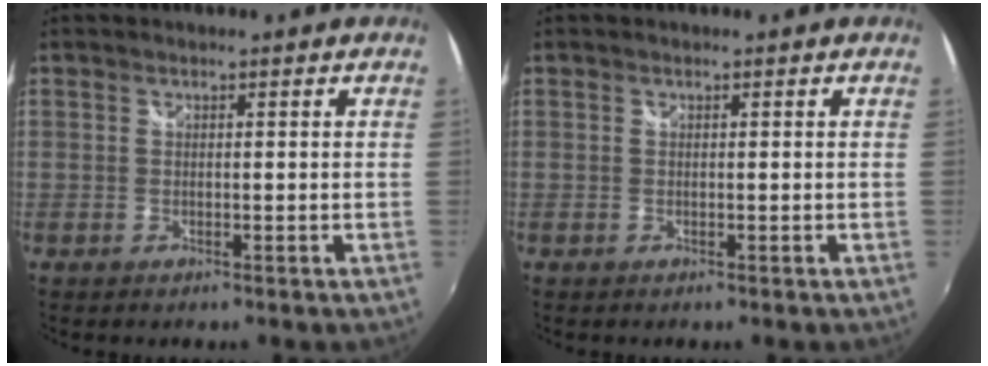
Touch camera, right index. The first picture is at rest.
{"total": 0.0}